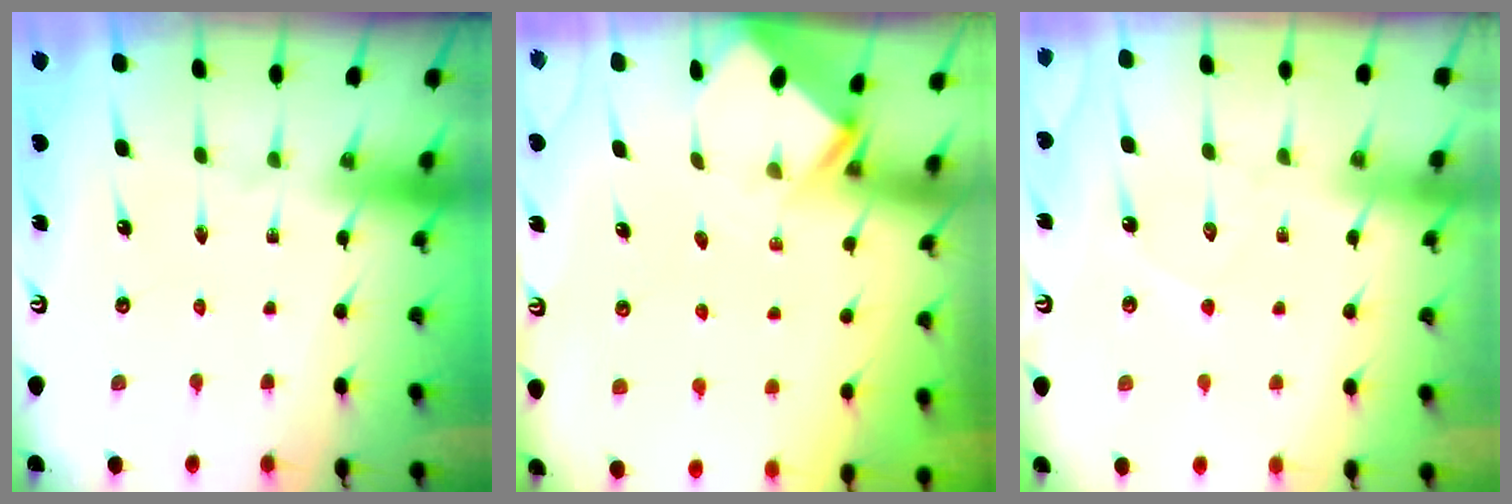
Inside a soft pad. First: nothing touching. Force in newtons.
{"total": 2.7, "press": 2.7, "slide": 0.2}
{"total": 5.3, "press": 5.3, "slide": 0.5}